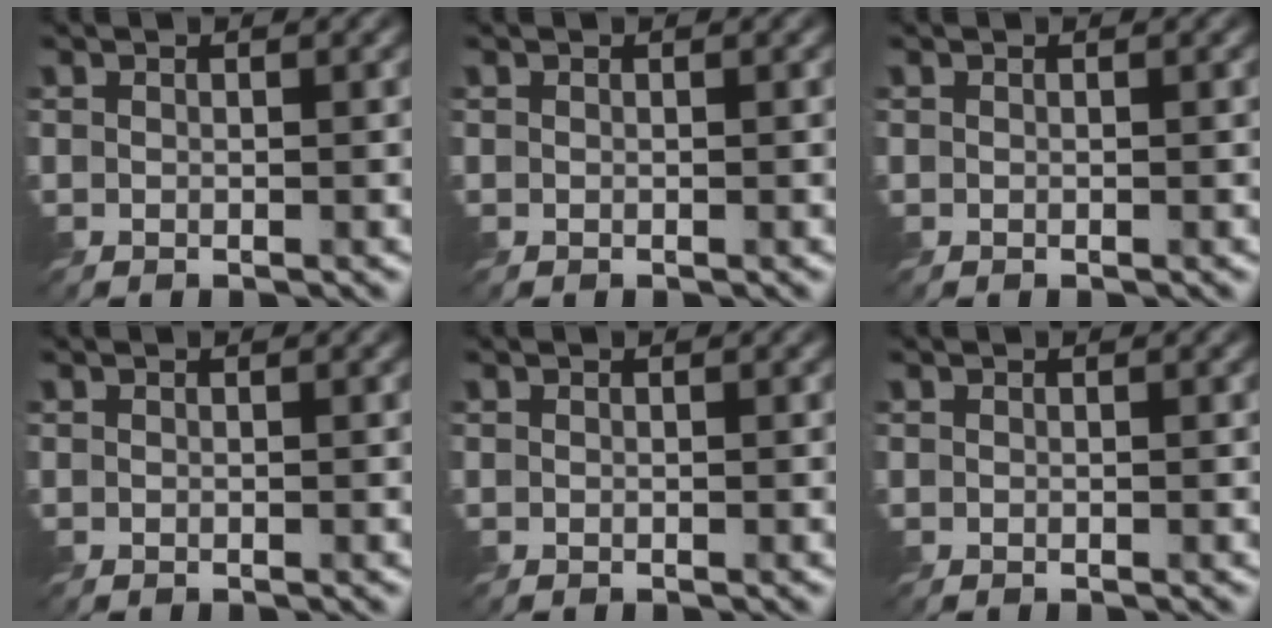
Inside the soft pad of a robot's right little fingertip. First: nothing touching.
{"total": 0.0}
{"total": 0.0}
{"total": 0.0}
{"total": 0.0}
{"total": 0.0}